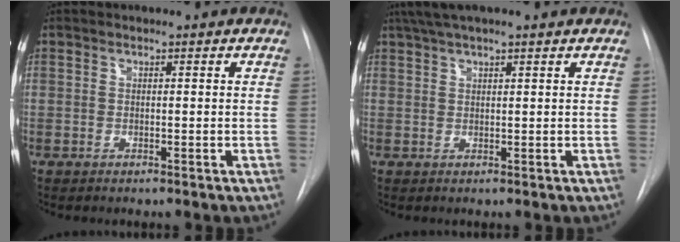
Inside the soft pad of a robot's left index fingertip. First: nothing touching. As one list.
[{"total": 6.5, "force": [5.1, 0.0, 3.9], "torque": [-0.067, 0.042, 0.085]}]